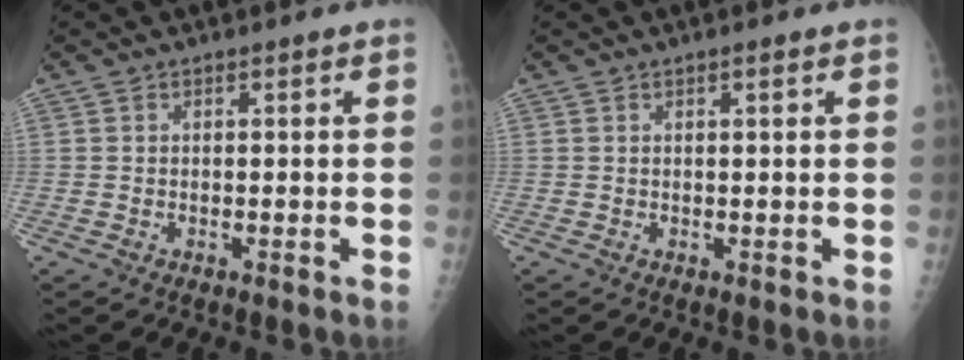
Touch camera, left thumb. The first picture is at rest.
{"total": 0.9, "force": [0.5, 0.2, 0.7], "torque": [-0.011, 0.000, 0.007]}